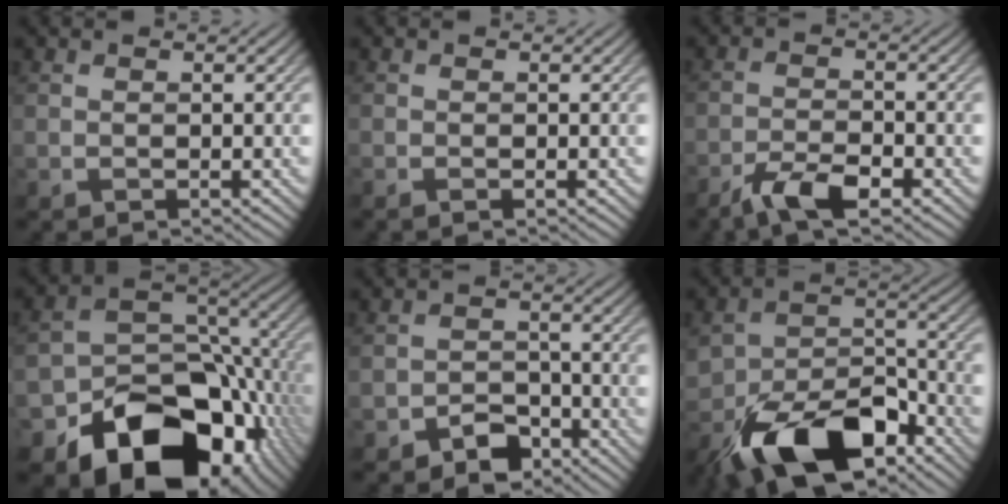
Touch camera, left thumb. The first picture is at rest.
{"total": 0.0}
{"total": 5.6, "force": [-4.0, 1.4, 3.7], "torque": [-0.075, 0.000, -0.075]}
{"total": 16.6, "force": [-8.3, 11.9, 8.1], "torque": [-0.127, -0.047, -0.119]}
{"total": 3.8, "force": [-2.8, 2.3, 1.2], "torque": [-0.014, 0.006, -0.053]}
{"total": 14.3, "force": [-8.8, 7.2, 8.7], "torque": [-0.165, -0.021, -0.157]}